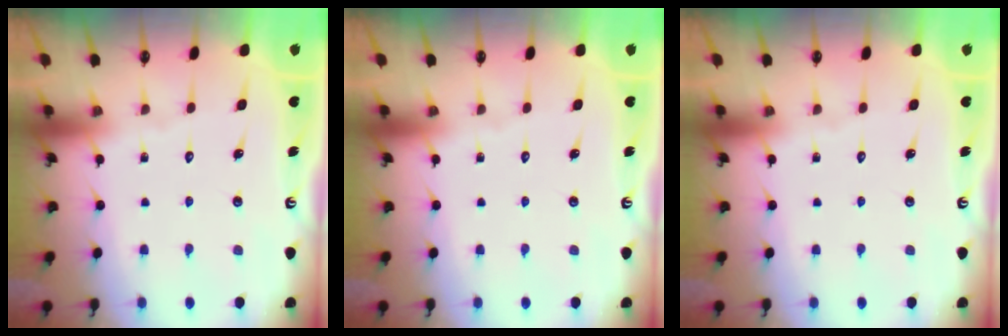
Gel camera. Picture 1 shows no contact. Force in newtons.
{"total": 0.0}
{"total": 0.0}